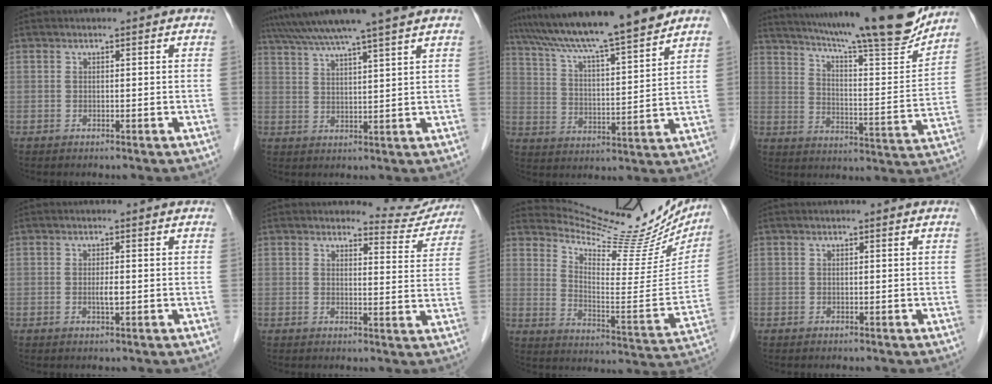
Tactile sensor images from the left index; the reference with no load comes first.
{"total": 10.9, "force": [9.1, -1.4, 5.8], "torque": [-0.102, 0.022, 0.137]}
{"total": 16.9, "force": [14.5, -0.1, 8.6], "torque": [-0.143, 0.014, 0.229]}
{"total": 24.4, "force": [21.0, 1.4, 12.4], "torque": [-0.204, -0.037, 0.293]}
{"total": 1.4, "force": [-0.3, 0.1, 1.3], "torque": [-0.027, -0.002, -0.003]}
{"total": 6.5, "force": [6.4, 1.3, -0.6], "torque": [0.016, -0.030, 0.060]}
{"total": 23.3, "force": [21.4, 5.4, 7.6], "torque": [-0.104, -0.059, 0.281]}
{"total": 0.0}